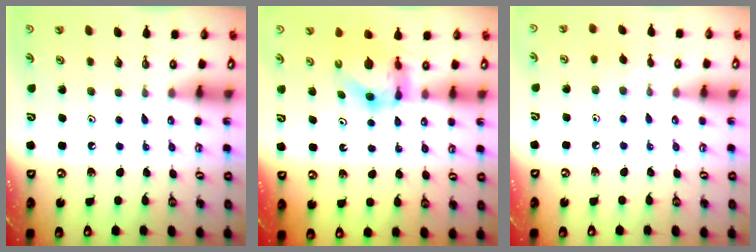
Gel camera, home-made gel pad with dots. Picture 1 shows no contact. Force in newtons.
{"total": 6.3, "press": 6.3, "slide": 0.2}
{"total": 7.3, "press": 7.2, "slide": 0.7}